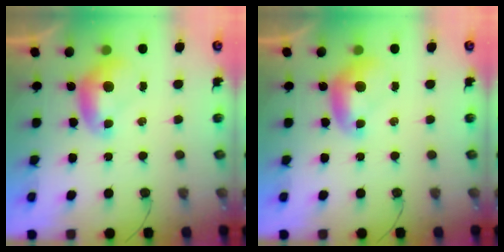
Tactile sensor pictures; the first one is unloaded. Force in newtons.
{"total": 0.0}